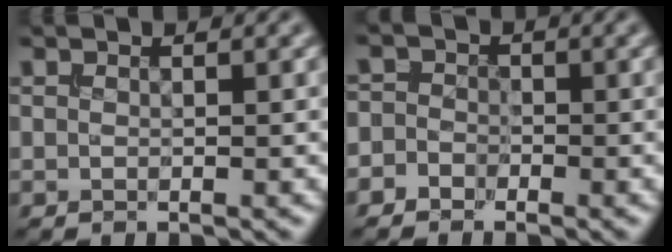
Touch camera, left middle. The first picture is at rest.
{"total": 2.0, "force": [-1.2, 1.6, 0.0], "torque": [0.023, 0.011, -0.034]}